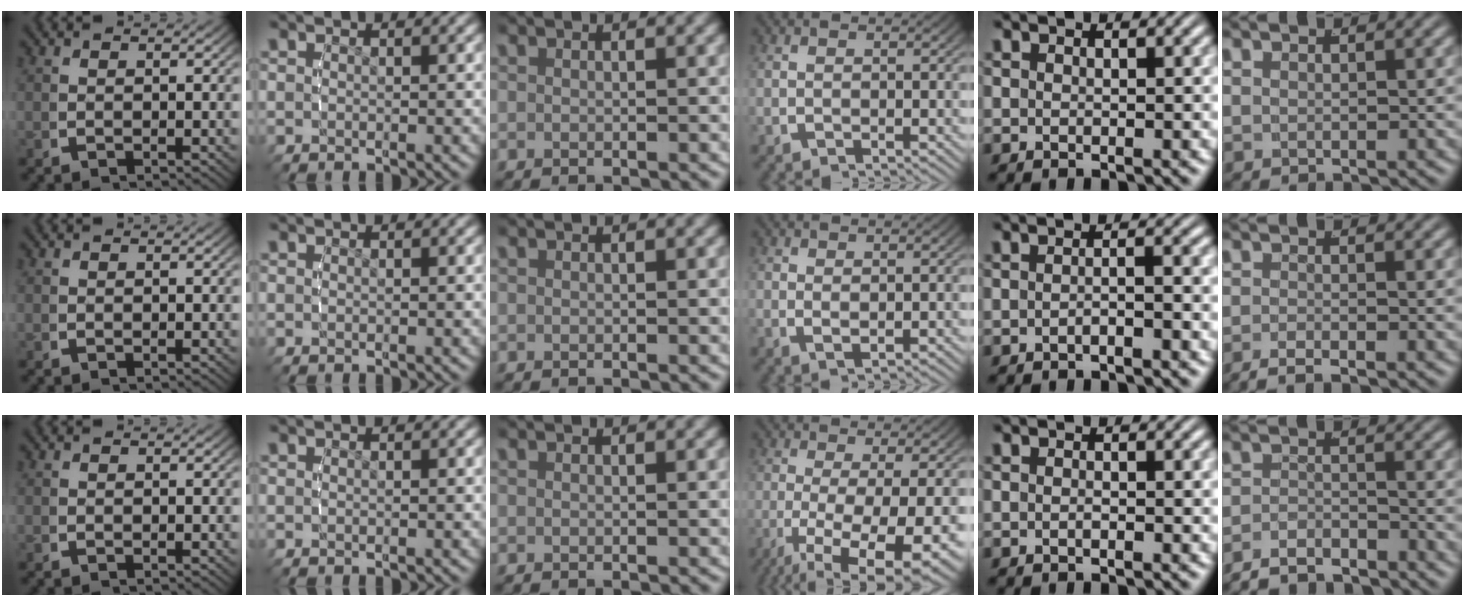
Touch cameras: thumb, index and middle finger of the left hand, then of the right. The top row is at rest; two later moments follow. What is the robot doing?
{"motion": "lift_and_place", "object": "bandage"}